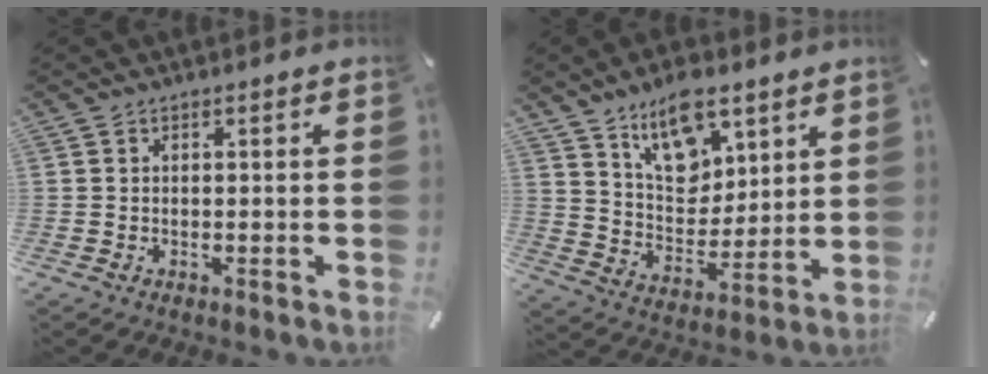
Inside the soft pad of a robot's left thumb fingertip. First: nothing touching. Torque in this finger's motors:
{"motor_torque": [0.62, 0.23, 1.41, -1.37, 0.15]}